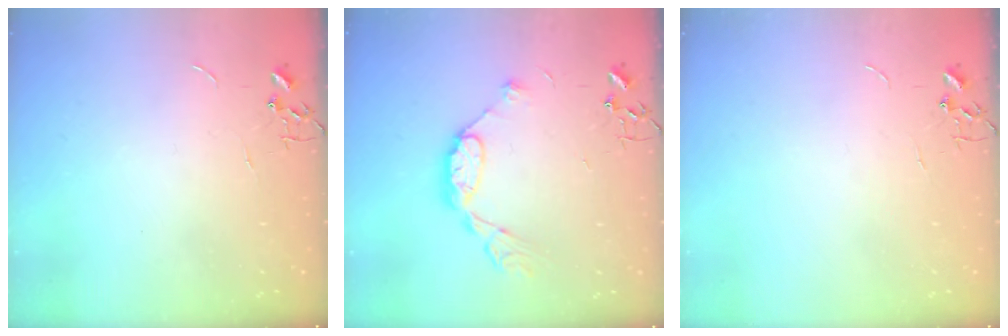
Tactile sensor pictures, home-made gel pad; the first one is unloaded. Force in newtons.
{"total": 11.0, "press": 11.0, "slide": 0.9}
{"total": 0.0}